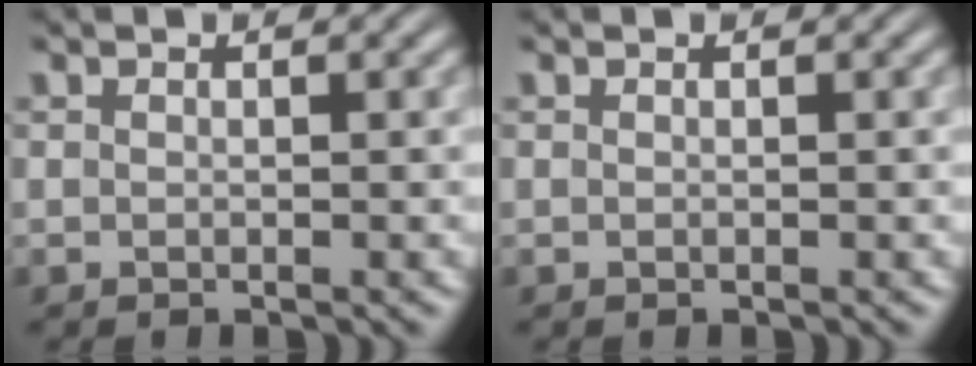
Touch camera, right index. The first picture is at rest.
{"total": 0.0}